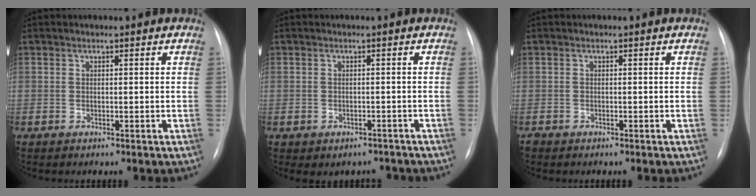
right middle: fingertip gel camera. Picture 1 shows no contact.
{"total": 3.5, "force": [-2.8, 2.2, 0.4], "torque": [-0.001, 0.018, -0.032]}
{"total": 0.6, "force": [-0.5, 0.3, 0.1], "torque": [-0.003, 0.001, -0.010]}